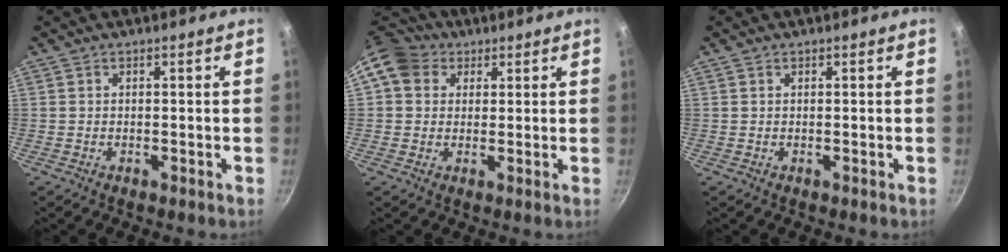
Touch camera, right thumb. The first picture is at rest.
{"total": 8.3, "force": [3.1, 6.9, 3.5], "torque": [-0.036, 0.006, 0.040]}
{"total": 0.0}